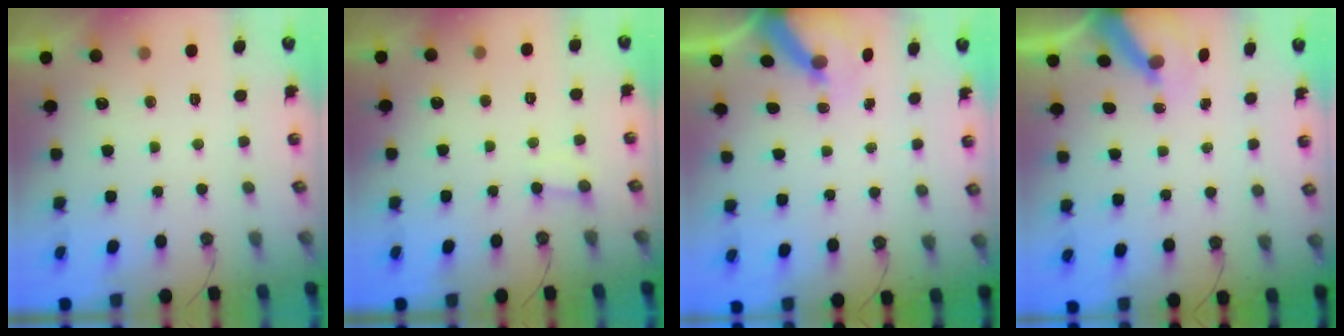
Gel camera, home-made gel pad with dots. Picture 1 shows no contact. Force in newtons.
{"total": 3.0, "press": 3.0, "slide": 0.2}
{"total": 5.8, "press": 5.8, "slide": 0.4}
{"total": 6.2, "press": 6.1, "slide": 0.4}